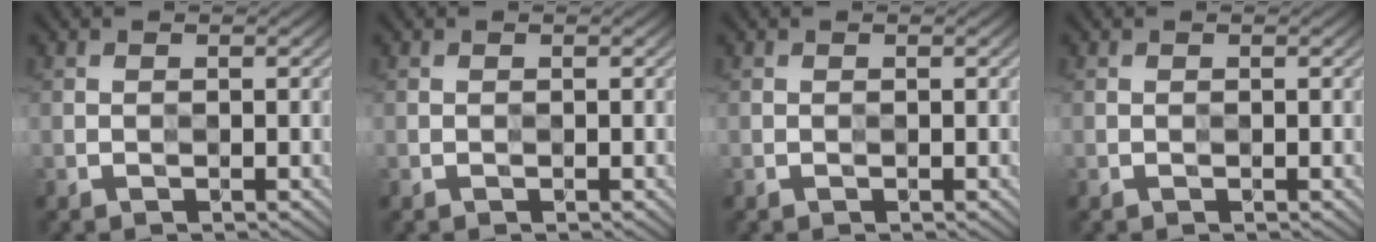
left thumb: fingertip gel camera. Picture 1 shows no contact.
{"total": 0.0}
{"total": 0.0}
{"total": 0.0}